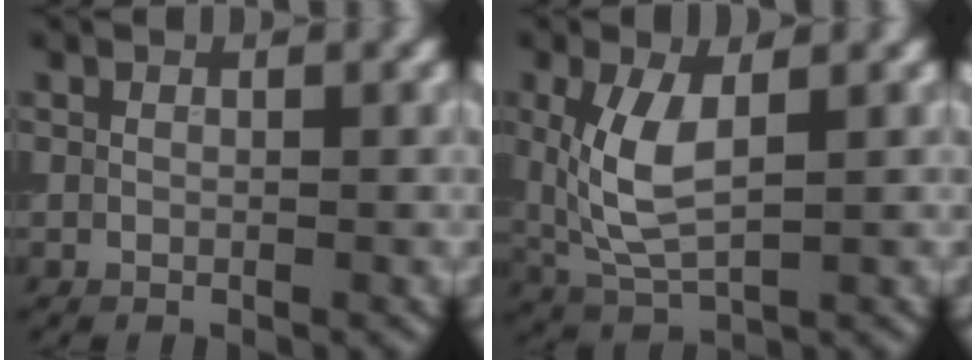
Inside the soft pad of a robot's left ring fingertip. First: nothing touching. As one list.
[{"total": 5.4, "force": [0.9, 2.5, 4.8], "torque": [-0.115, -0.002, 0.024]}]